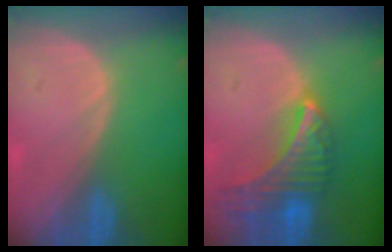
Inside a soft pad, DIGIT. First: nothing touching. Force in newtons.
{"total": 9.2, "press": 8.1, "slide": 4.3}